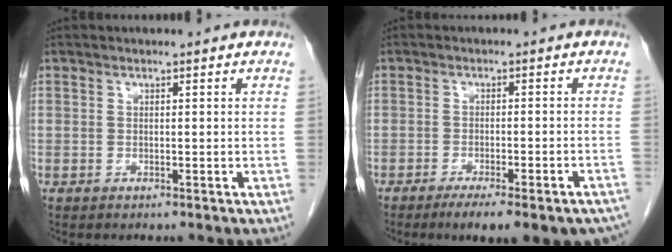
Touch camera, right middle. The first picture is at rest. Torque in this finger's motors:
{"motor_torque": [1.08, -1.06, 0.33, 0.07]}